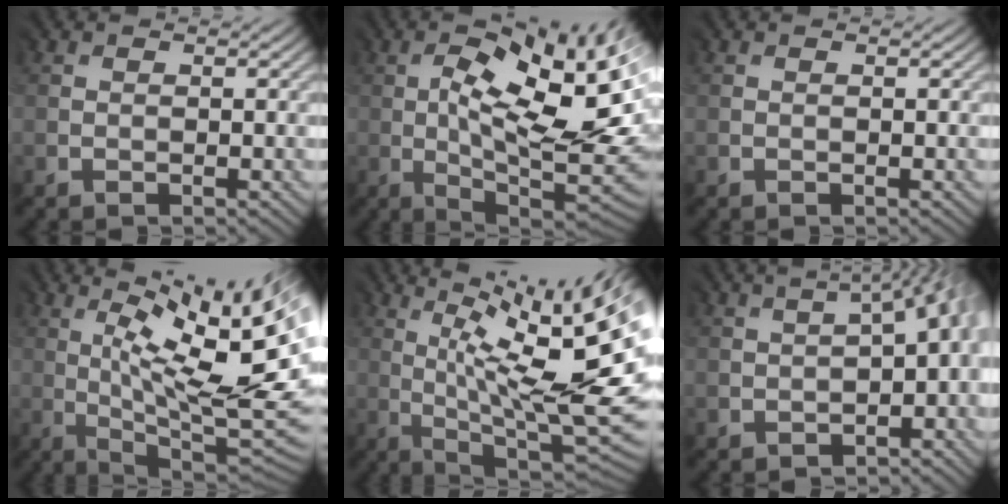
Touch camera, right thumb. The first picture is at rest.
{"total": 17.3, "force": [0.6, 6.3, 16.1], "torque": [-0.227, 0.003, 0.011]}
{"total": 0.0}
{"total": 13.6, "force": [2.0, 3.4, 13.0], "torque": [-0.194, 0.015, 0.055]}
{"total": 15.8, "force": [1.8, 3.9, 15.2], "torque": [-0.216, 0.012, 0.058]}
{"total": 5.8, "force": [-2.4, 2.5, 4.7], "torque": [-0.044, -0.010, -0.021]}